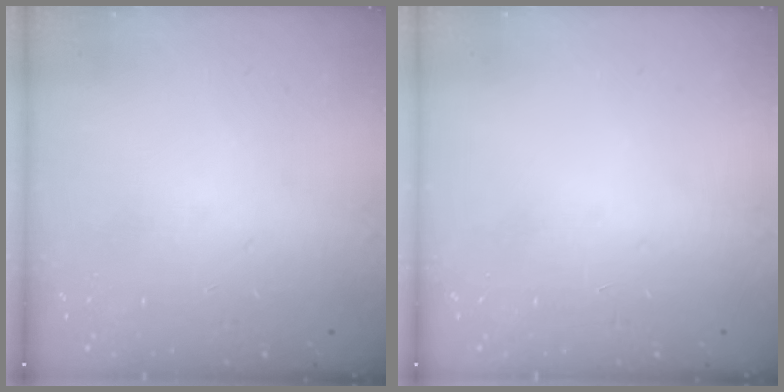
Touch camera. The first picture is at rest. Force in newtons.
{"total": 0.0}